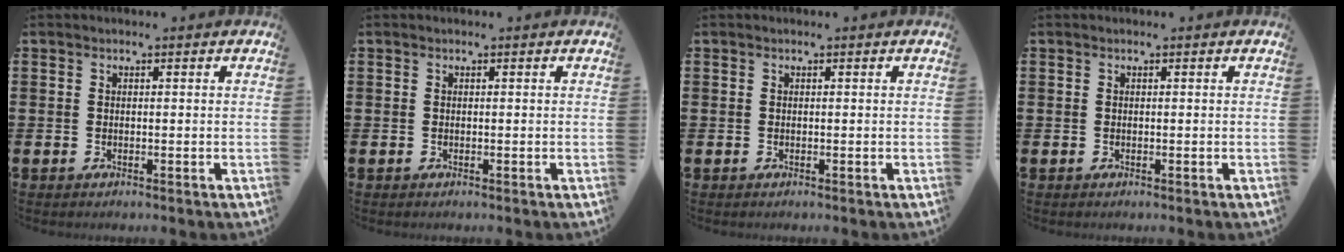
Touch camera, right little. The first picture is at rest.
{"total": 0.0}
{"total": 0.0}
{"total": 0.0}